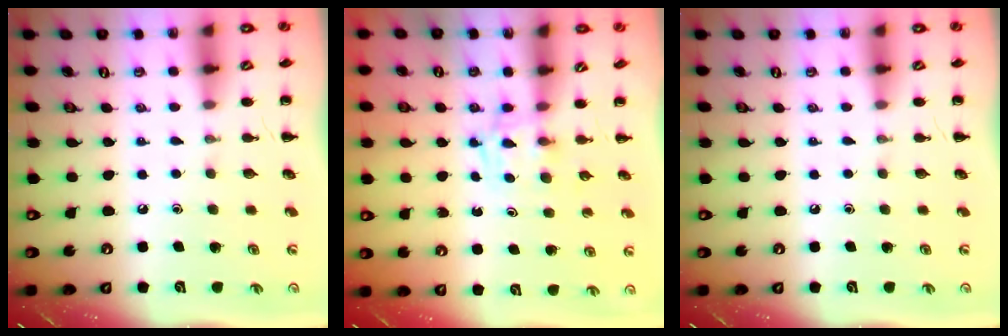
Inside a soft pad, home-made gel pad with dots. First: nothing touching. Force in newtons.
{"total": 3.1, "press": 2.8, "slide": 1.3}
{"total": 0.0}